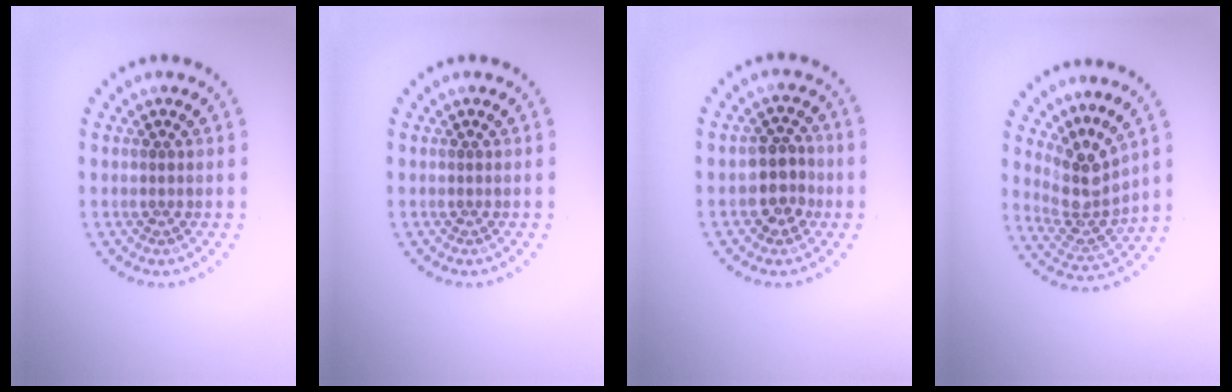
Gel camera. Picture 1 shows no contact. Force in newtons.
{"total": 0.0}
{"total": 3.0, "press": 2.8, "slide": 0.8}
{"total": 3.9, "press": 2.9, "slide": 2.6}